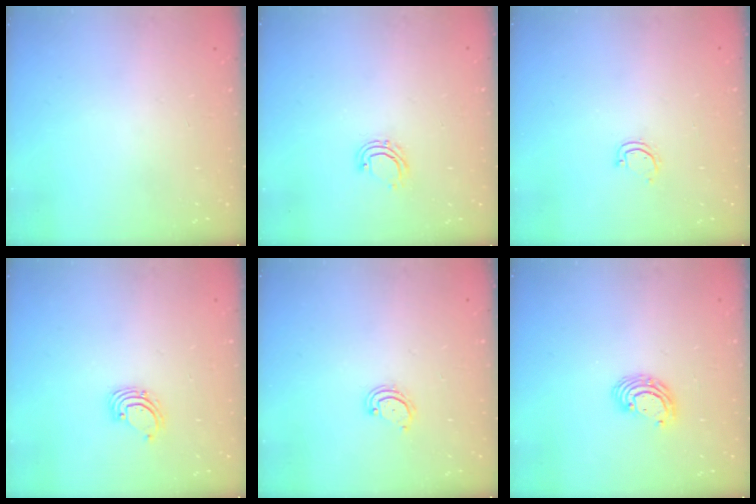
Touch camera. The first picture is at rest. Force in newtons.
{"total": 5.0, "press": 4.9, "slide": 1.0}
{"total": 3.0, "press": 3.0, "slide": 0.2}
{"total": 2.3, "press": 2.3, "slide": 0.2}
{"total": 3.3, "press": 3.3, "slide": 0.3}
{"total": 6.2, "press": 6.2, "slide": 0.5}